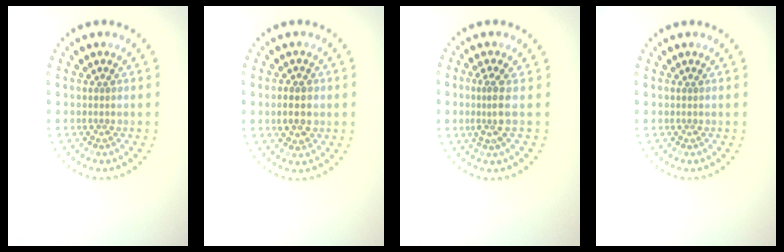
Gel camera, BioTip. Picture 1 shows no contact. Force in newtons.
{"total": 2.7, "press": 2.7, "slide": 0.1}
{"total": 2.5, "press": 1.8, "slide": 1.7}
{"total": 0.0}